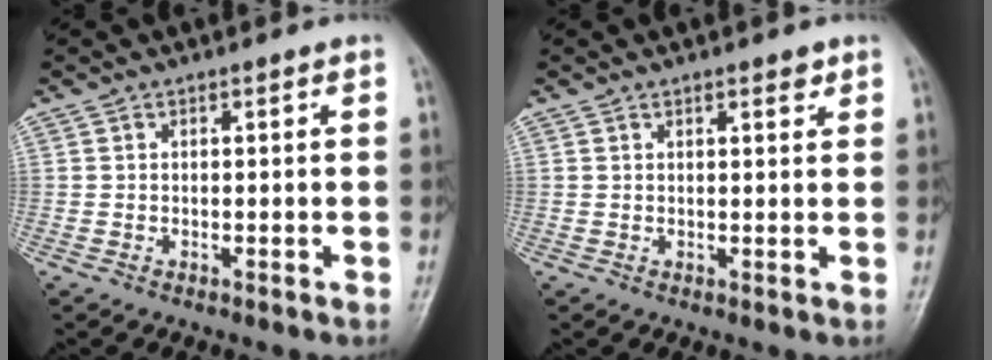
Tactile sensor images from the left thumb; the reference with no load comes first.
{"total": 2.1, "force": [1.3, 0.7, 1.4], "torque": [-0.013, -0.006, 0.018]}